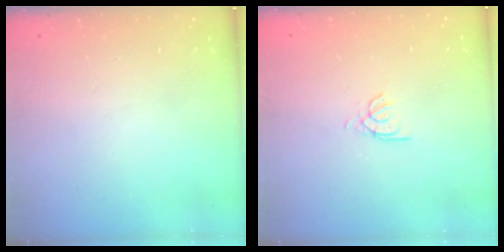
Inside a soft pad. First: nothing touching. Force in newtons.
{"total": 2.4, "press": 2.4, "slide": 0.2}